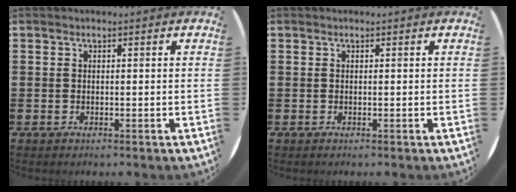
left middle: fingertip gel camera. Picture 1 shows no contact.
{"total": 0.0}